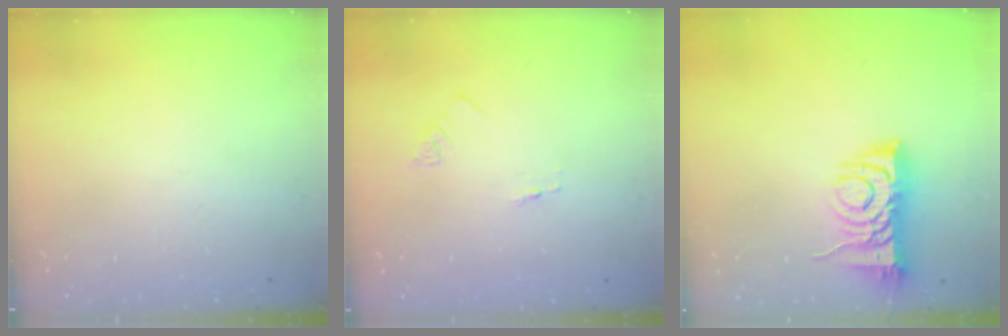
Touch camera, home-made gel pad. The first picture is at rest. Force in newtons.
{"total": 1.3, "press": 1.2, "slide": 0.1}
{"total": 7.6, "press": 7.5, "slide": 1.2}